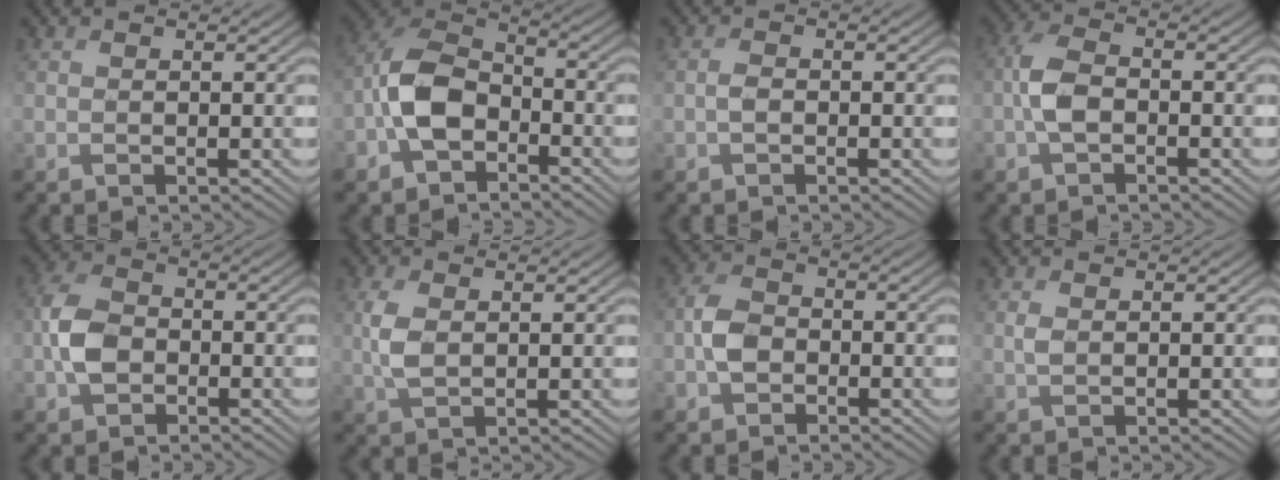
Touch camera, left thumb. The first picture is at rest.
{"total": 7.7, "force": [-2.9, 4.7, 5.4], "torque": [-0.111, 0.014, -0.076]}
{"total": 0.6, "force": [0.1, 0.2, 0.6], "torque": [-0.011, 0.008, -0.004]}
{"total": 4.2, "force": [-1.0, 2.2, 3.5], "torque": [-0.078, 0.012, -0.027]}
{"total": 4.9, "force": [-1.0, 3.5, 3.2], "torque": [-0.075, 0.007, -0.028]}
{"total": 3.3, "force": [1.3, 1.3, 2.7], "torque": [-0.071, 0.009, 0.030]}
{"total": 3.3, "force": [-0.9, 2.5, 2.0], "torque": [-0.047, 0.008, -0.028]}
{"total": 1.2, "force": [1.0, 0.3, 0.7], "torque": [-0.020, 0.007, 0.021]}